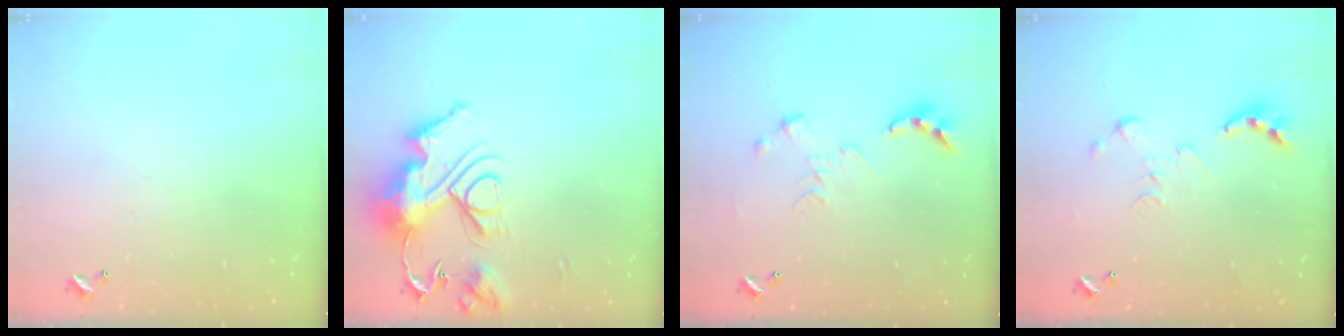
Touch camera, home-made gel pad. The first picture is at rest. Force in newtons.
{"total": 17.1, "press": 17.1, "slide": 1.7}
{"total": 0.0}
{"total": 0.0}